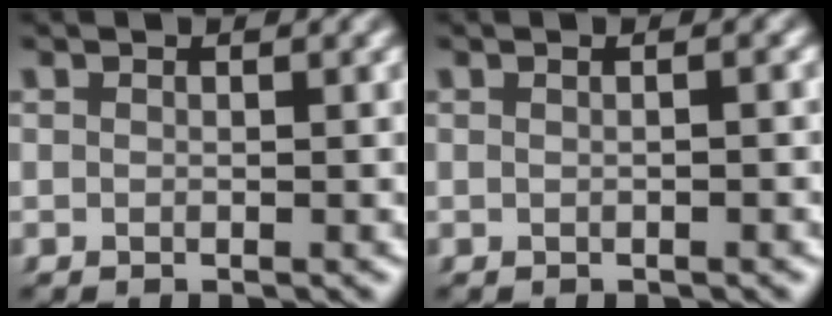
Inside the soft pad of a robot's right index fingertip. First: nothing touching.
{"total": 0.7, "force": [-0.1, 0.0, 0.7], "torque": [-0.009, 0.005, -0.004]}